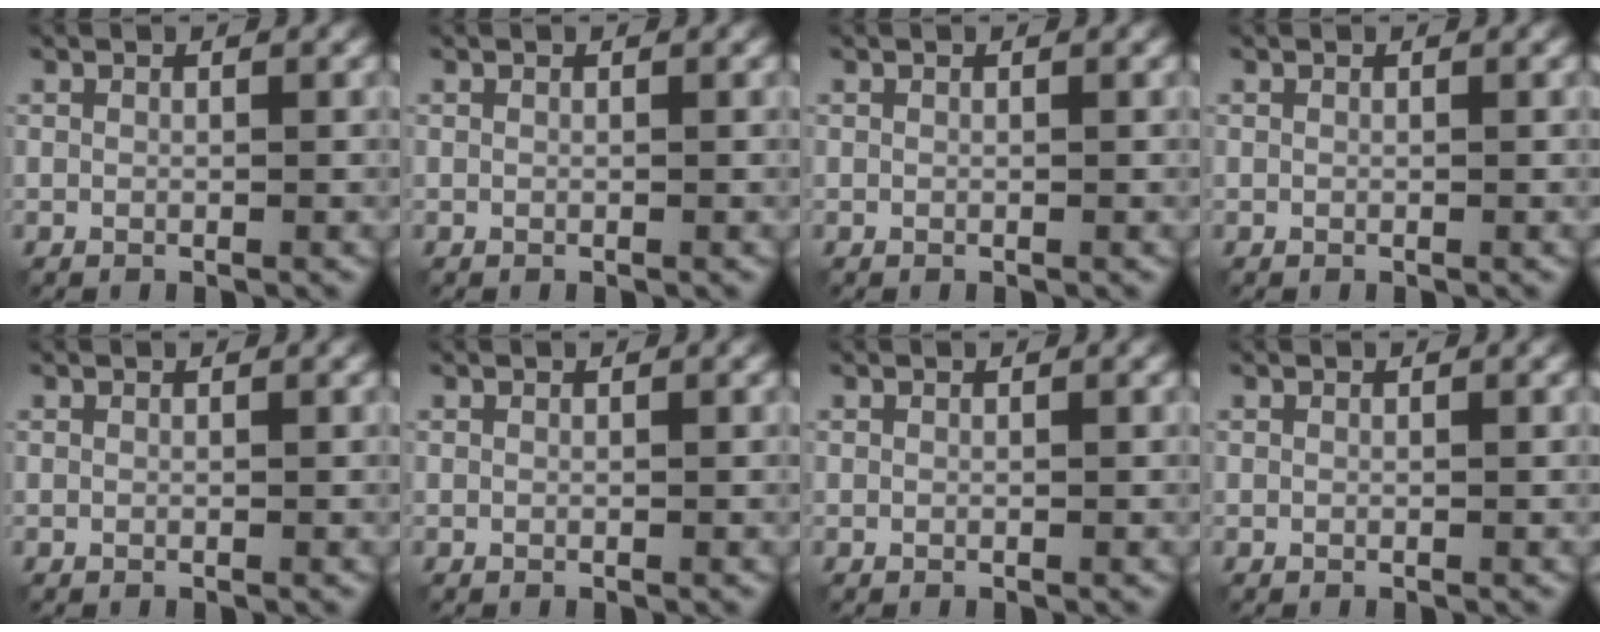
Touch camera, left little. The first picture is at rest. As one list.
[{"total": 0.0}, {"total": 0.0}, {"total": 0.0}, {"total": 0.0}, {"total": 0.0}, {"total": 0.0}, {"total": 0.0}]